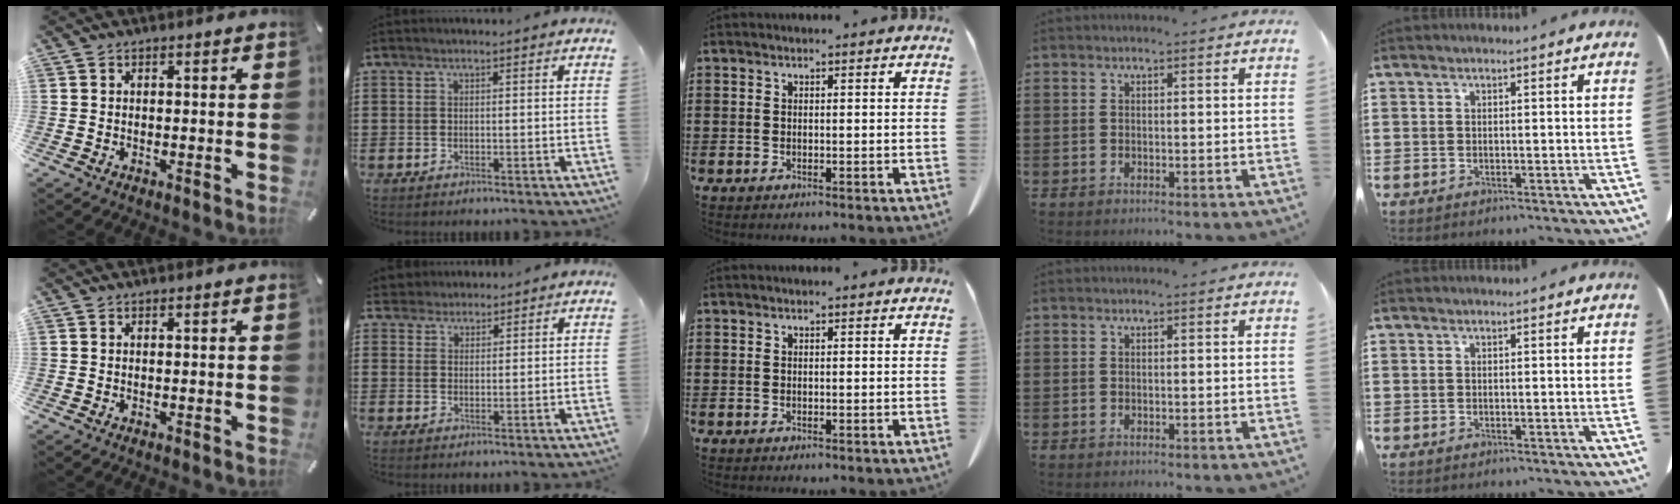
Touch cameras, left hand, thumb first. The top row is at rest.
{"index": {"total": 2.3, "force": [2.0, 1.0, -0.4], "torque": [-0.002, 0.006, 0.039]}}